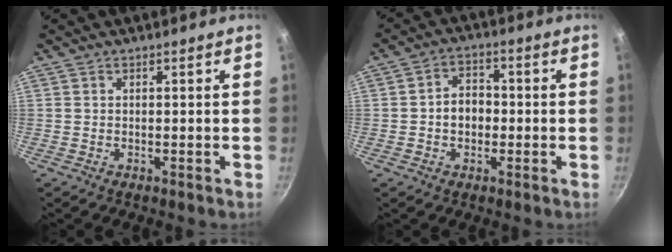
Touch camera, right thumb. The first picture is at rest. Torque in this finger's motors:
{"motor_torque": [-0.06, 0.14, 0.18, 0.01, 0.15]}